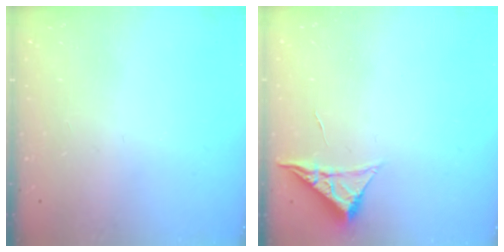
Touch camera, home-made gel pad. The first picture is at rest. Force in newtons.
{"total": 4.7, "press": 4.7, "slide": 0.7}